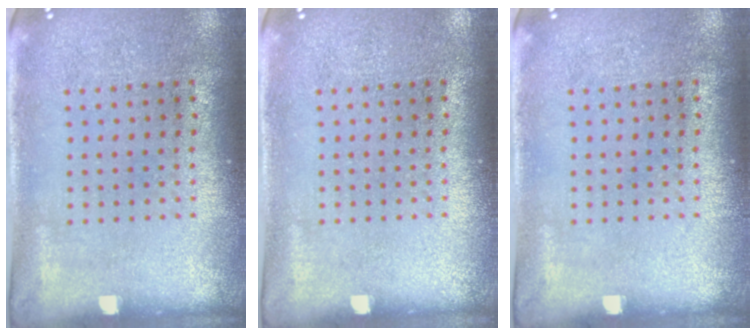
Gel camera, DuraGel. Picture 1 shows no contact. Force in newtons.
{"total": 0.0}
{"total": 0.0}